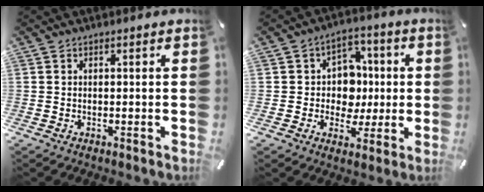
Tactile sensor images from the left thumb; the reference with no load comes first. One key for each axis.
{"total": 9.8, "fx": -0.1, "fy": 9.1, "fz": 3.5, "tx": -0.040, "ty": 0.002, "tz": 0.003}